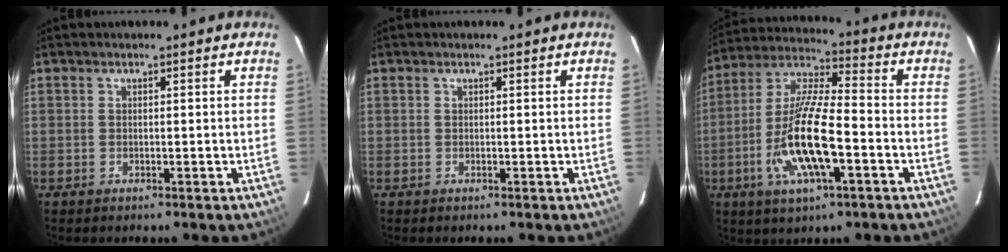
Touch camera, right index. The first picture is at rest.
{"total": 0.0}
{"total": 15.6, "force": [-5.1, 3.9, 14.2], "torque": [-0.293, -0.011, -0.099]}